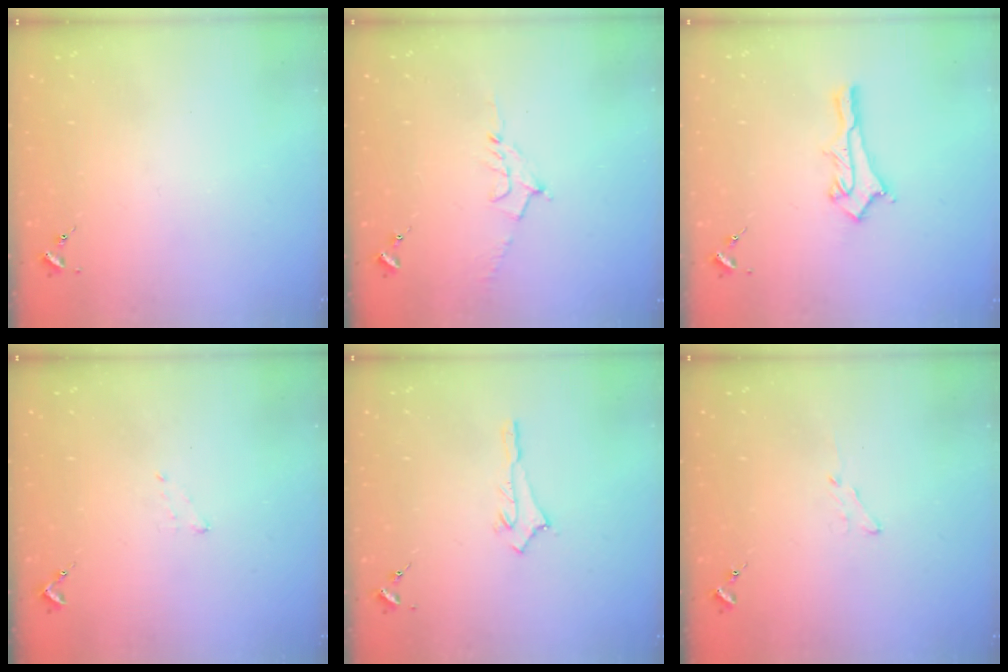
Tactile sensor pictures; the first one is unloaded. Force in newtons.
{"total": 7.9, "press": 7.9, "slide": 1.0}
{"total": 12.5, "press": 12.5, "slide": 1.2}
{"total": 3.8, "press": 3.8, "slide": 0.5}
{"total": 2.9, "press": 2.9, "slide": 0.2}
{"total": 3.6, "press": 3.6, "slide": 0.4}